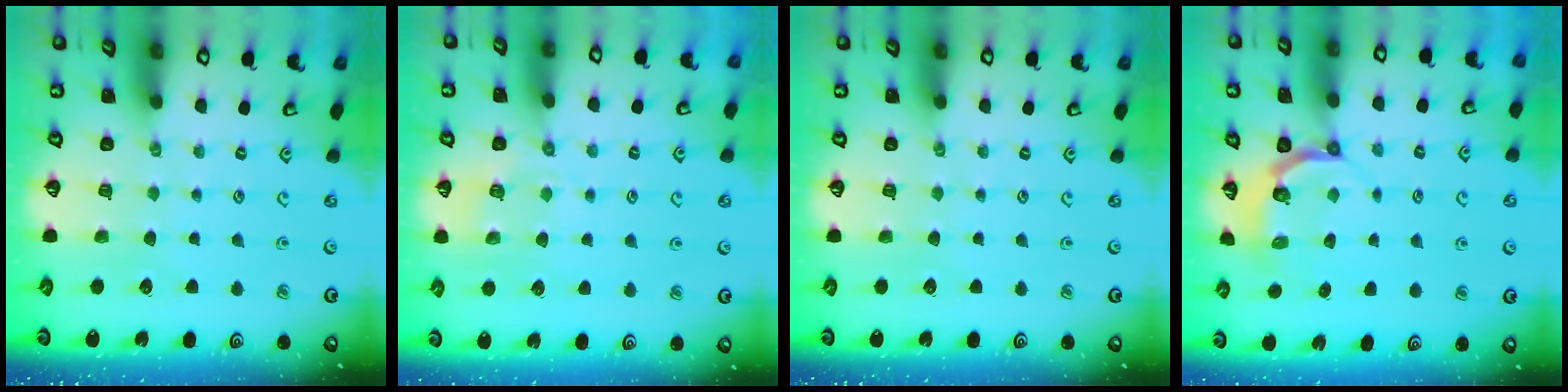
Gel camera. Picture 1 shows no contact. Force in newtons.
{"total": 4.9, "press": 4.8, "slide": 1.1}
{"total": 0.0}
{"total": 4.5, "press": 3.7, "slide": 2.6}